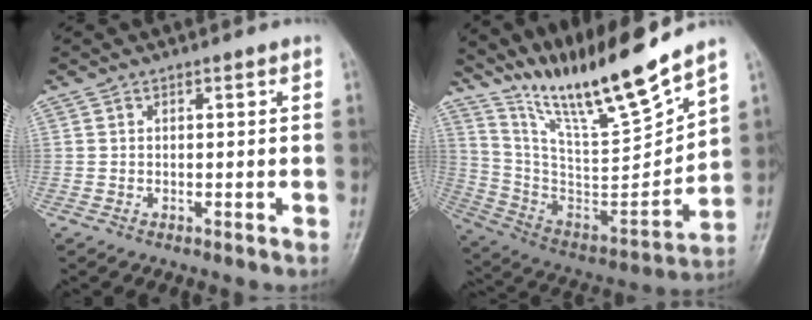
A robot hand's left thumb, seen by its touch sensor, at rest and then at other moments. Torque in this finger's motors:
{"motor_torque": [0.25, -0.42, 1.36, -1.41, 0.21]}